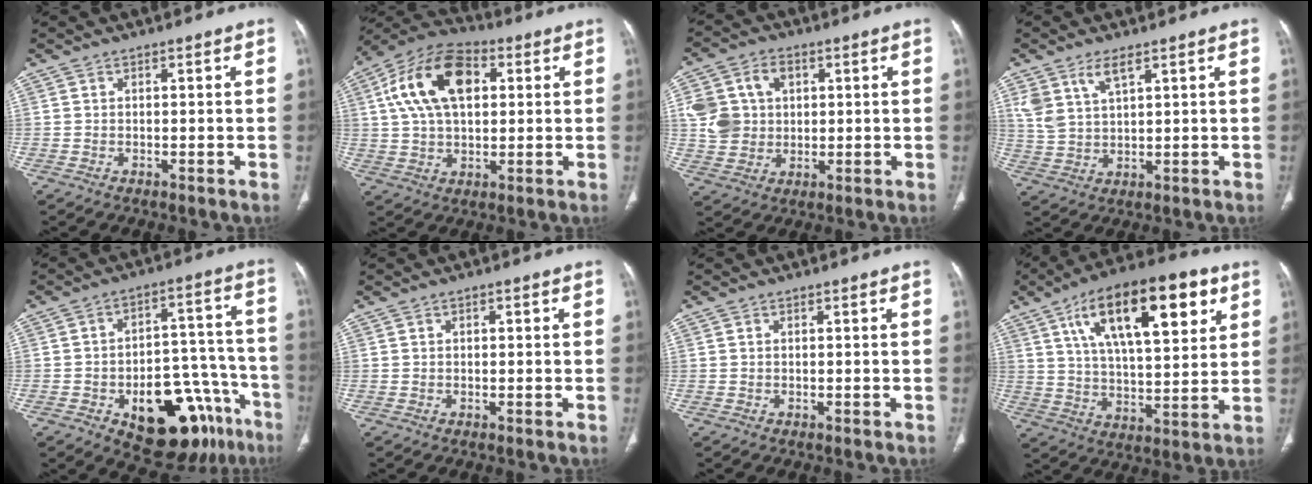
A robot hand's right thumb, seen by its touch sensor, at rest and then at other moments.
{"total": 16.5, "force": [4.3, 9.8, 12.5], "torque": [-0.221, 0.017, 0.069]}
{"total": 11.0, "force": [2.3, 9.1, 5.7], "torque": [-0.086, 0.005, 0.046]}
{"total": 6.1, "force": [3.6, 2.5, 4.2], "torque": [-0.085, -0.015, 0.081]}
{"total": 21.6, "force": [-11.1, 11.2, 14.7], "torque": [-0.124, 0.082, -0.143]}
{"total": 0.6, "force": [0.2, 0.4, 0.5], "torque": [-0.003, 0.002, 0.001]}
{"total": 0.0}
{"total": 22.9, "force": [10.1, 9.2, 18.4], "torque": [-0.268, -0.015, 0.163]}